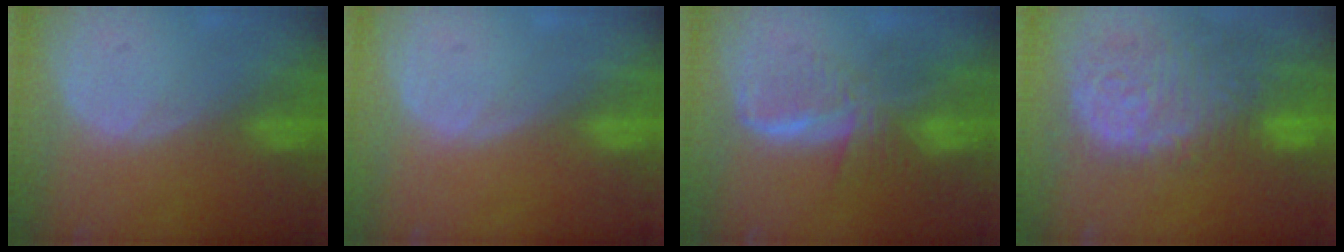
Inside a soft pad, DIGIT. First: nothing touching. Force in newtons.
{"total": 0.0}
{"total": 8.2, "press": 7.0, "slide": 4.2}
{"total": 14.6, "press": 12.0, "slide": 8.2}